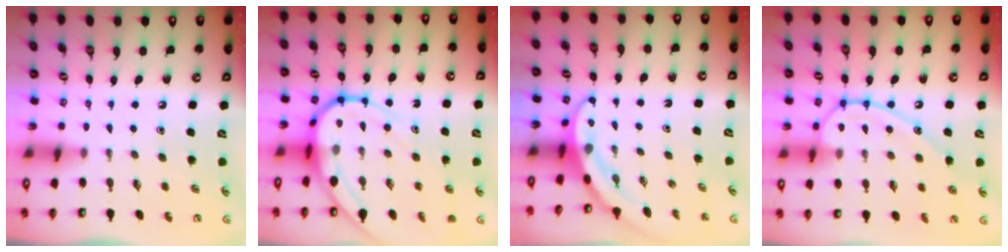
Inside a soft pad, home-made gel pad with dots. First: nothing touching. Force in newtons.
{"total": 12.5, "press": 12.5, "slide": 1.3}
{"total": 3.8, "press": 3.8, "slide": 0.4}
{"total": 13.7, "press": 13.6, "slide": 1.5}